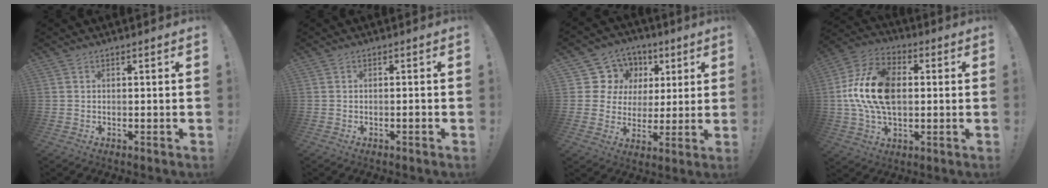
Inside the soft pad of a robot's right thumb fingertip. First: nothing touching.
{"total": 1.3, "force": [-0.7, 0.1, 1.0], "torque": [-0.019, 0.004, -0.011]}
{"total": 11.1, "force": [4.2, 10.1, 2.2], "torque": [-0.028, -0.030, 0.095]}
{"total": 19.5, "force": [1.1, 12.7, 14.8], "torque": [-0.268, 0.016, 0.026]}